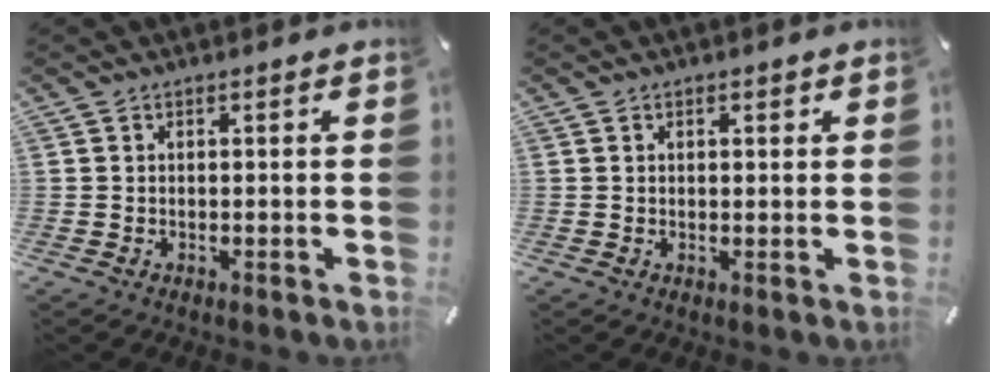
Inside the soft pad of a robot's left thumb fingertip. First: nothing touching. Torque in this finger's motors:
{"motor_torque": [-0.18, -0.64, -0.24, 0.05, -0.01]}